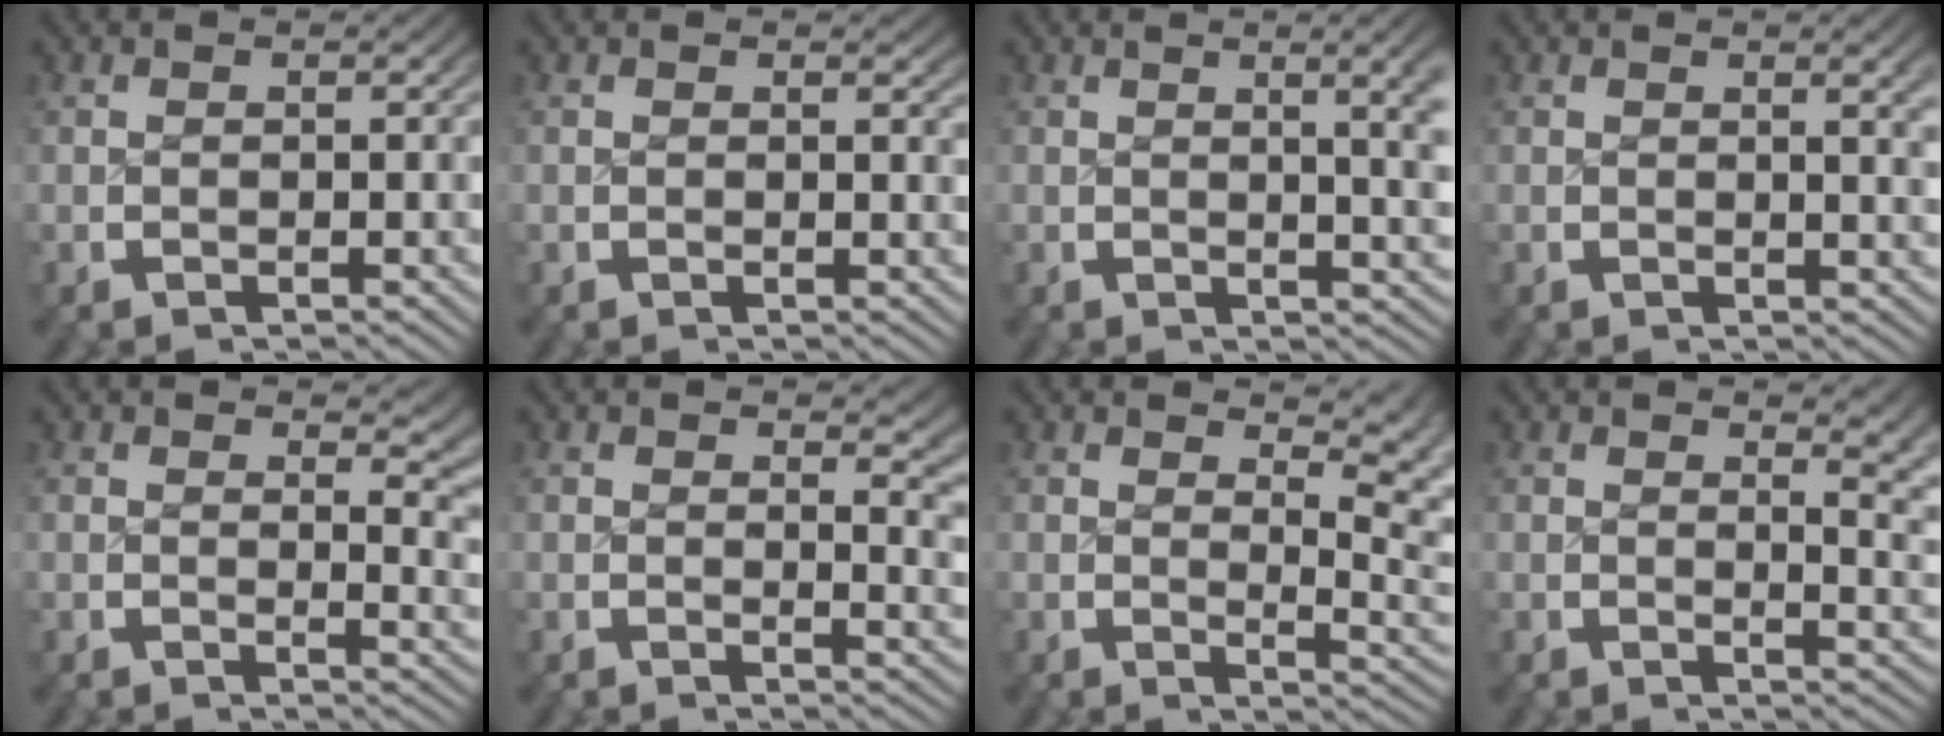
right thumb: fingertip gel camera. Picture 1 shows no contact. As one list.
[{"total": 0.6, "force": [0.4, 0.1, 0.4], "torque": [-0.007, -0.003, 0.006]}, {"total": 4.7, "force": [0.9, 1.3, 4.4], "torque": [-0.041, 0.001, 0.014]}, {"total": 1.7, "force": [0.6, 0.1, 1.6], "torque": [-0.020, -0.001, 0.009]}, {"total": 3.5, "force": [1.8, 1.3, 2.7], "torque": [-0.010, -0.005, 0.022]}, {"total": 2.8, "force": [1.5, 0.8, 2.1], "torque": [-0.011, -0.008, 0.019]}, {"total": 4.2, "force": [1.1, 1.9, 3.6], "torque": [-0.024, -0.008, 0.021]}, {"total": 4.0, "force": [1.7, 1.4, 3.3], "torque": [-0.020, -0.007, 0.024]}]